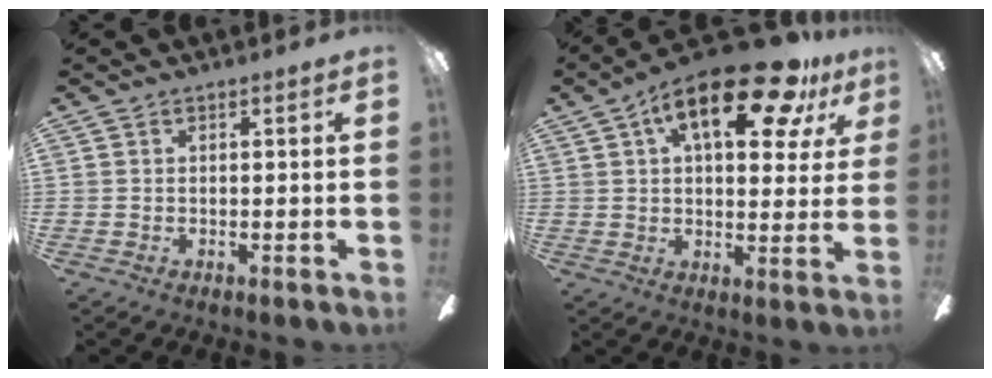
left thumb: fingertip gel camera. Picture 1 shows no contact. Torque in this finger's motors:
{"motor_torque": [0.32, 0.48, 1.72, -1.05, 0.33]}